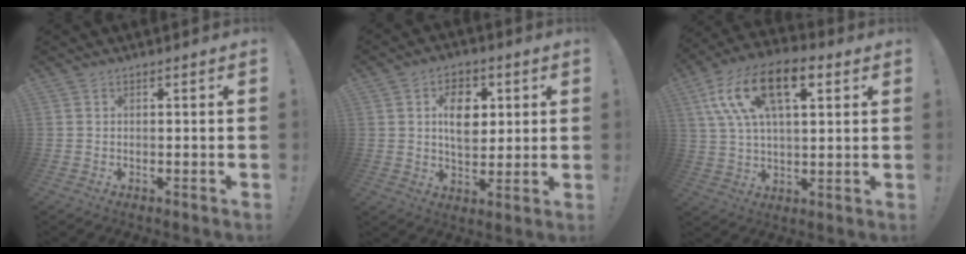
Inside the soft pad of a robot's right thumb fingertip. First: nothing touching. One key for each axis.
{"total": 10.5, "fx": 3.0, "fy": 7.5, "fz": 6.8, "tx": -0.087, "ty": -0.003, "tz": 0.053}
{"total": 18.2, "fx": 7.5, "fy": 9.2, "fz": 13.8, "tx": -0.254, "ty": -0.010, "tz": 0.132}